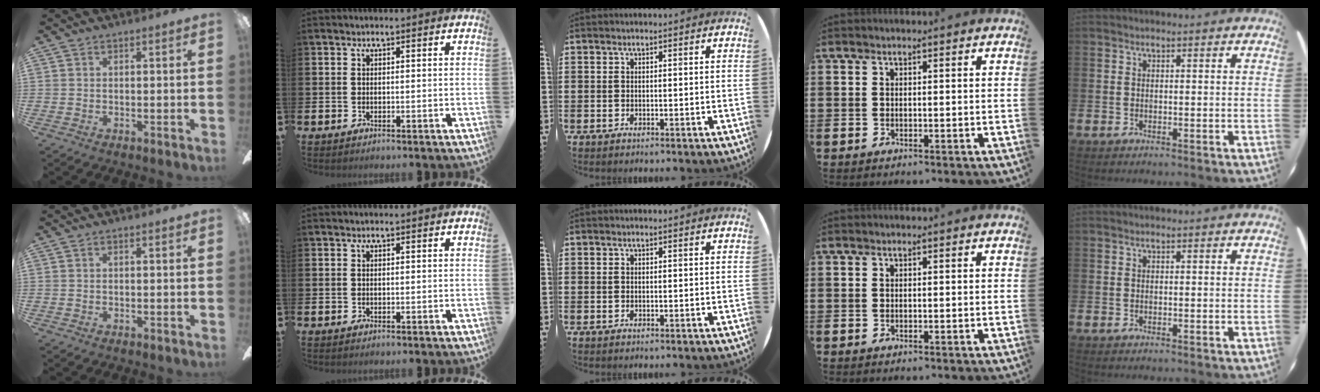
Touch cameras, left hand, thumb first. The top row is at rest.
{}